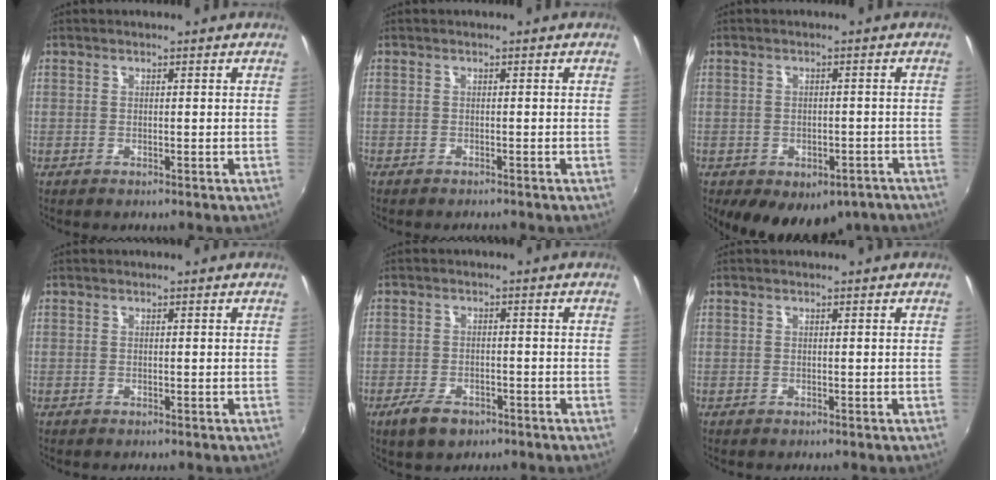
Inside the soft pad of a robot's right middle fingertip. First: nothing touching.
{"total": 1.7, "force": [-1.4, 0.7, 0.5], "torque": [-0.013, -0.007, -0.020]}
{"total": 14.9, "force": [-9.2, 9.1, 7.5], "torque": [-0.154, -0.015, -0.106]}
{"total": 0.0}
{"total": 6.3, "force": [-3.9, 3.4, 3.5], "torque": [-0.088, -0.010, -0.066]}
{"total": 0.0}